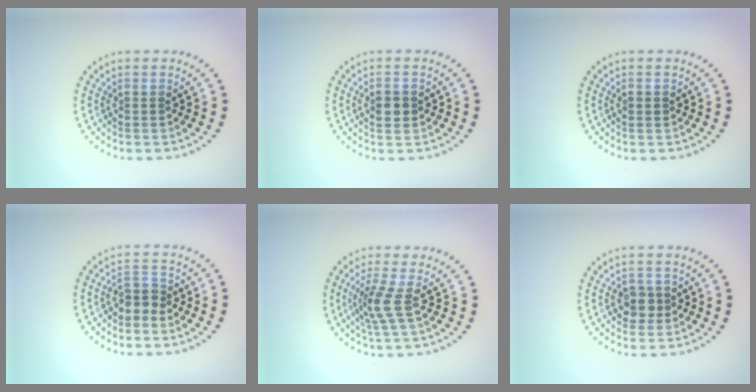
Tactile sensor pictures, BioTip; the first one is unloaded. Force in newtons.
{"total": 2.2, "press": 2.2, "slide": 0.0}
{"total": 0.9, "press": 0.9, "slide": 0.1}
{"total": 2.0, "press": 1.7, "slide": 1.0}
{"total": 2.7, "press": 1.9, "slide": 1.9}
{"total": 1.9, "press": 1.8, "slide": 0.7}